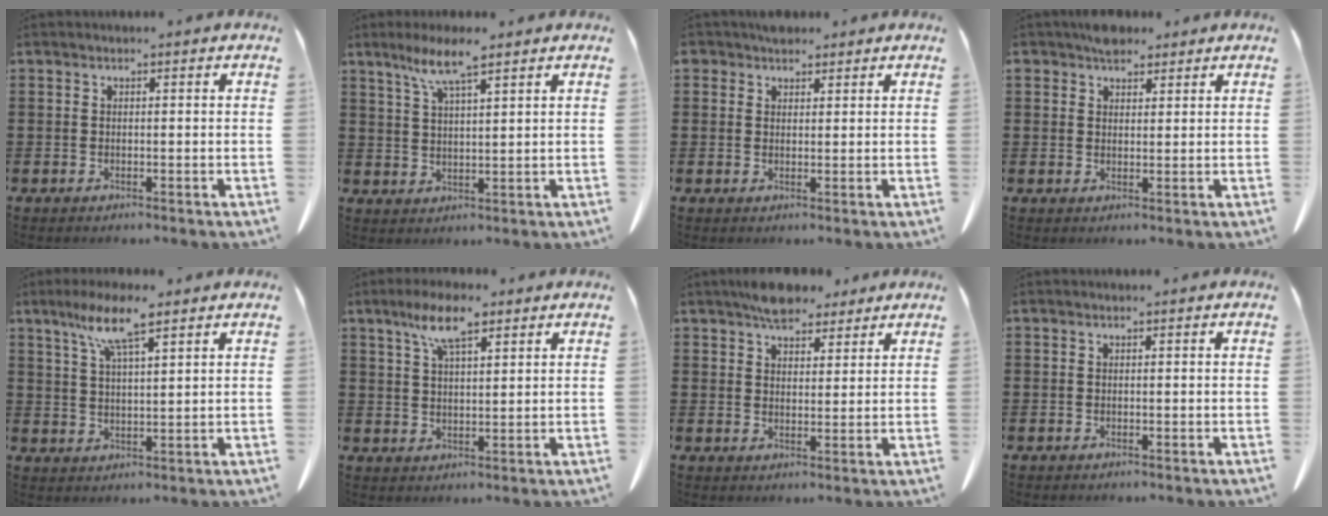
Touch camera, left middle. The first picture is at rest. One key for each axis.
{"total": 6.5, "fx": 4.3, "fy": 0.6, "fz": 4.8, "tx": -0.102, "ty": -0.001, "tz": 0.074}
{"total": 2.4, "fx": 2.0, "fy": 1.3, "fz": 0.3, "tx": -0.004, "ty": 0.005, "tz": 0.037}
{"total": 3.5, "fx": 2.8, "fy": 1.8, "fz": 1.1, "tx": -0.022, "ty": 0.004, "tz": 0.051}
{"total": 7.6, "fx": 5.0, "fy": 1.0, "fz": 5.6, "tx": -0.120, "ty": -0.002, "tz": 0.086}
{"total": 7.3, "fx": 4.5, "fy": 1.8, "fz": 5.4, "tx": -0.115, "ty": 0.004, "tz": 0.078}
{"total": 5.9, "fx": 4.9, "fy": 2.4, "fz": 2.2, "tx": -0.047, "ty": -0.006, "tz": 0.092}
{"total": 0.0}